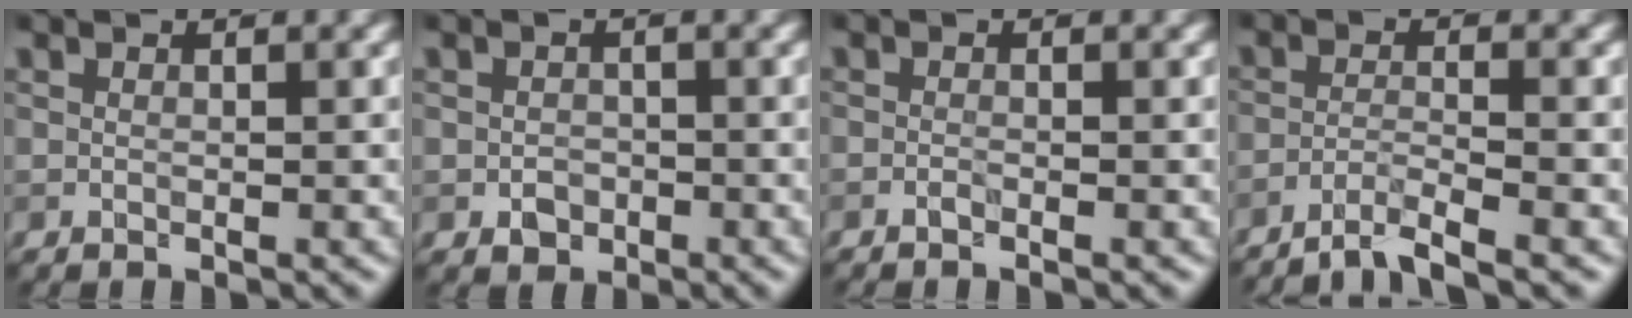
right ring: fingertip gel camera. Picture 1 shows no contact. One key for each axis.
{"total": 1.5, "fx": -0.6, "fy": 1.3, "fz": 0.5, "tx": -0.002, "ty": -0.001, "tz": -0.014}
{"total": 0.5, "fx": -0.3, "fy": 0.0, "fz": 0.4, "tx": -0.007, "ty": 0.000, "tz": -0.008}
{"total": 2.9, "fx": -2.2, "fy": 0.2, "fz": 1.7, "tx": -0.025, "ty": 0.002, "tz": -0.055}